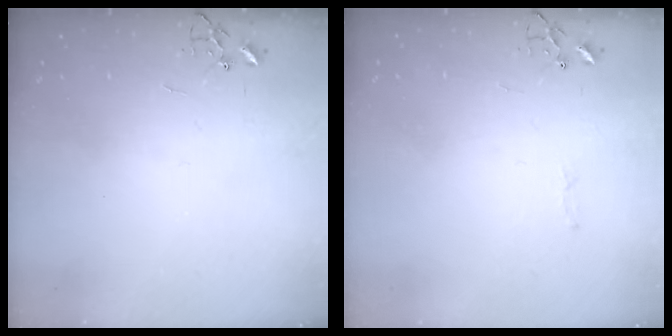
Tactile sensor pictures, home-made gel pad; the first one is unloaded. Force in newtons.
{"total": 2.8, "press": 2.8, "slide": 0.4}